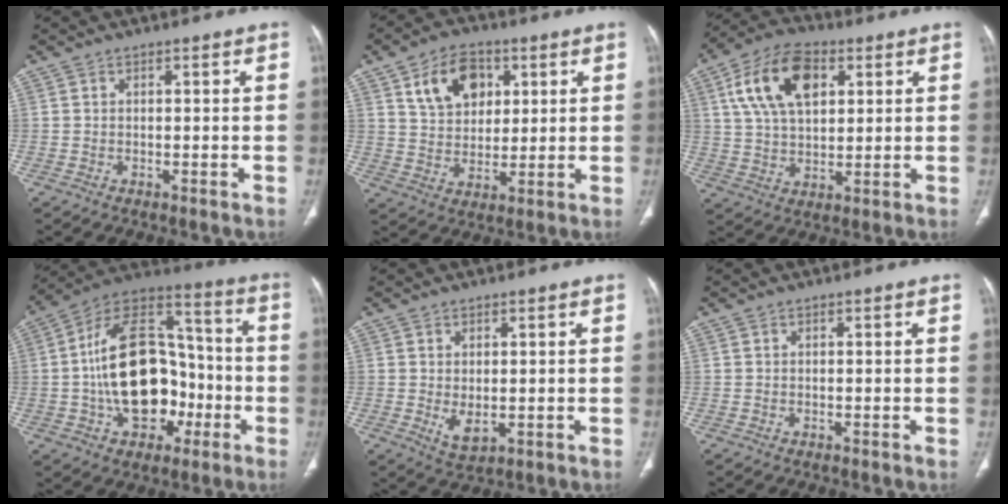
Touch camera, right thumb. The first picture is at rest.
{"total": 11.1, "force": [4.6, 7.7, 6.5], "torque": [-0.078, -0.013, 0.084]}
{"total": 14.8, "force": [5.1, 8.6, 10.8], "torque": [-0.187, 0.001, 0.094]}
{"total": 22.4, "force": [-3.9, 14.6, 16.5], "torque": [-0.243, 0.050, -0.060]}
{"total": 4.0, "force": [-0.4, 2.1, 3.3], "torque": [-0.054, -0.009, 0.006]}
{"total": 0.0}